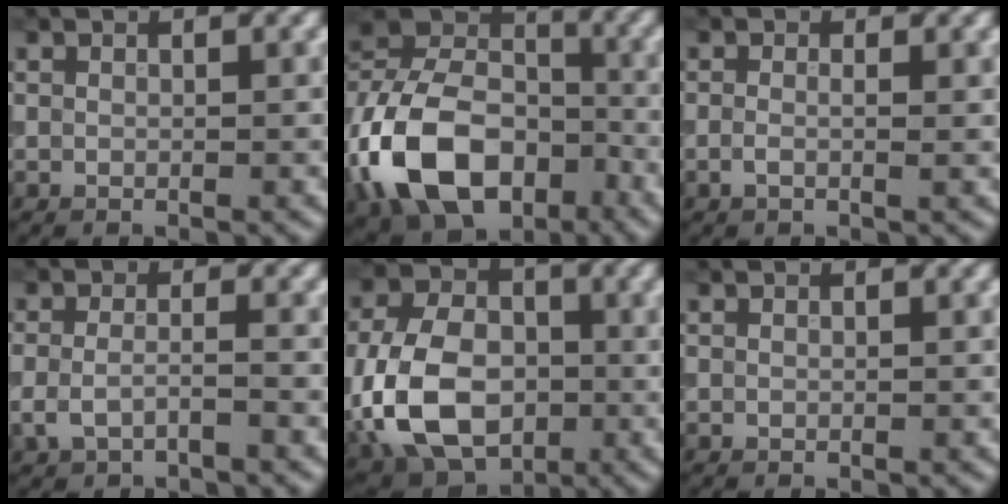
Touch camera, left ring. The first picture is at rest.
{"total": 13.4, "force": [-5.1, 9.0, 8.5], "torque": [-0.180, 0.000, -0.105]}
{"total": 1.3, "force": [-0.1, 0.4, 1.2], "torque": [-0.025, -0.004, -0.006]}
{"total": 2.3, "force": [-1.2, 0.9, 1.7], "torque": [-0.040, -0.004, -0.028]}
{"total": 10.7, "force": [-2.2, 7.6, 7.2], "torque": [-0.156, -0.001, -0.054]}
{"total": 0.0}